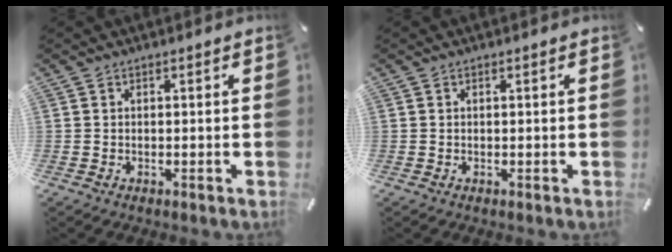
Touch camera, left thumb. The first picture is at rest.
{"total": 0.0}